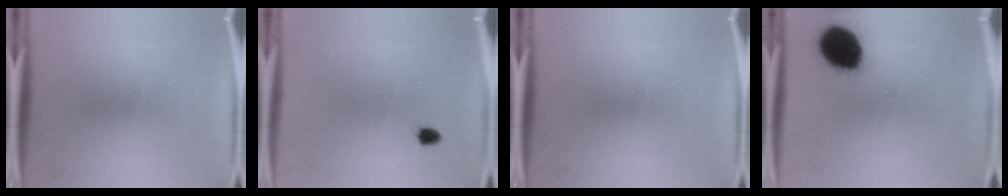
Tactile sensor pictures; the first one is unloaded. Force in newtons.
{"total": 1.2}
{"total": 0.0}
{"total": 15.3}